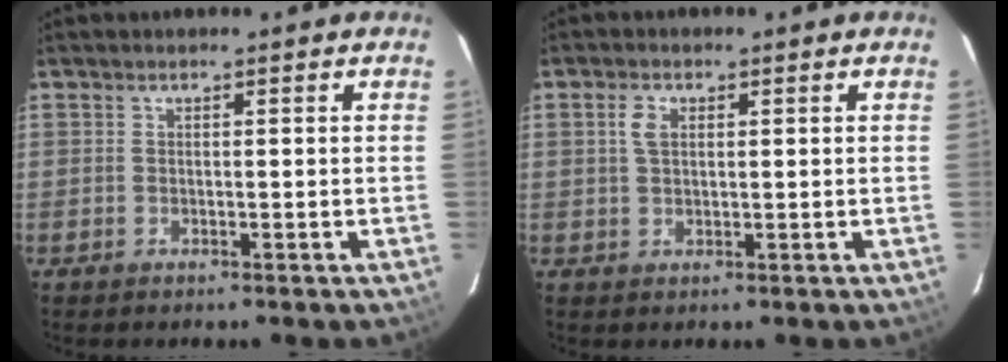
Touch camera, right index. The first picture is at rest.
{"total": 2.8, "force": [0.8, 1.8, 2.0], "torque": [-0.038, 0.007, 0.015]}